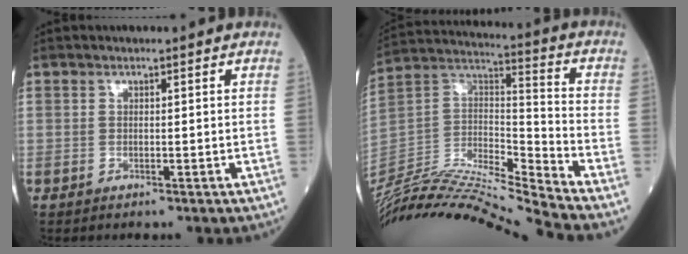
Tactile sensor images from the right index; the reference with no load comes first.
{"total": 24.3, "force": [-22.5, -1.9, 8.9], "torque": [-0.197, -0.007, -0.395]}